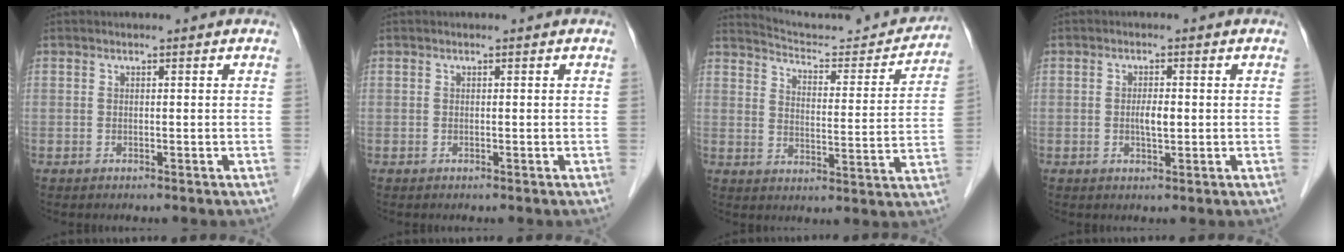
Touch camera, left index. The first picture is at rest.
{"total": 0.0}
{"total": 16.5, "force": [16.2, 1.2, 3.1], "torque": [-0.043, -0.046, 0.212]}
{"total": 2.2, "force": [0.0, 0.7, 2.1], "torque": [-0.041, 0.000, 0.001]}